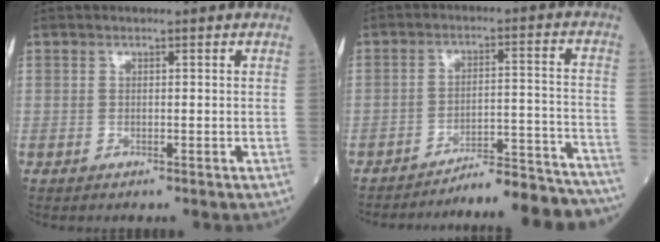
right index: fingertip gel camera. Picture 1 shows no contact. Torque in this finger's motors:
{"motor_torque": [-0.02, -0.38, 0.22, 0.07]}